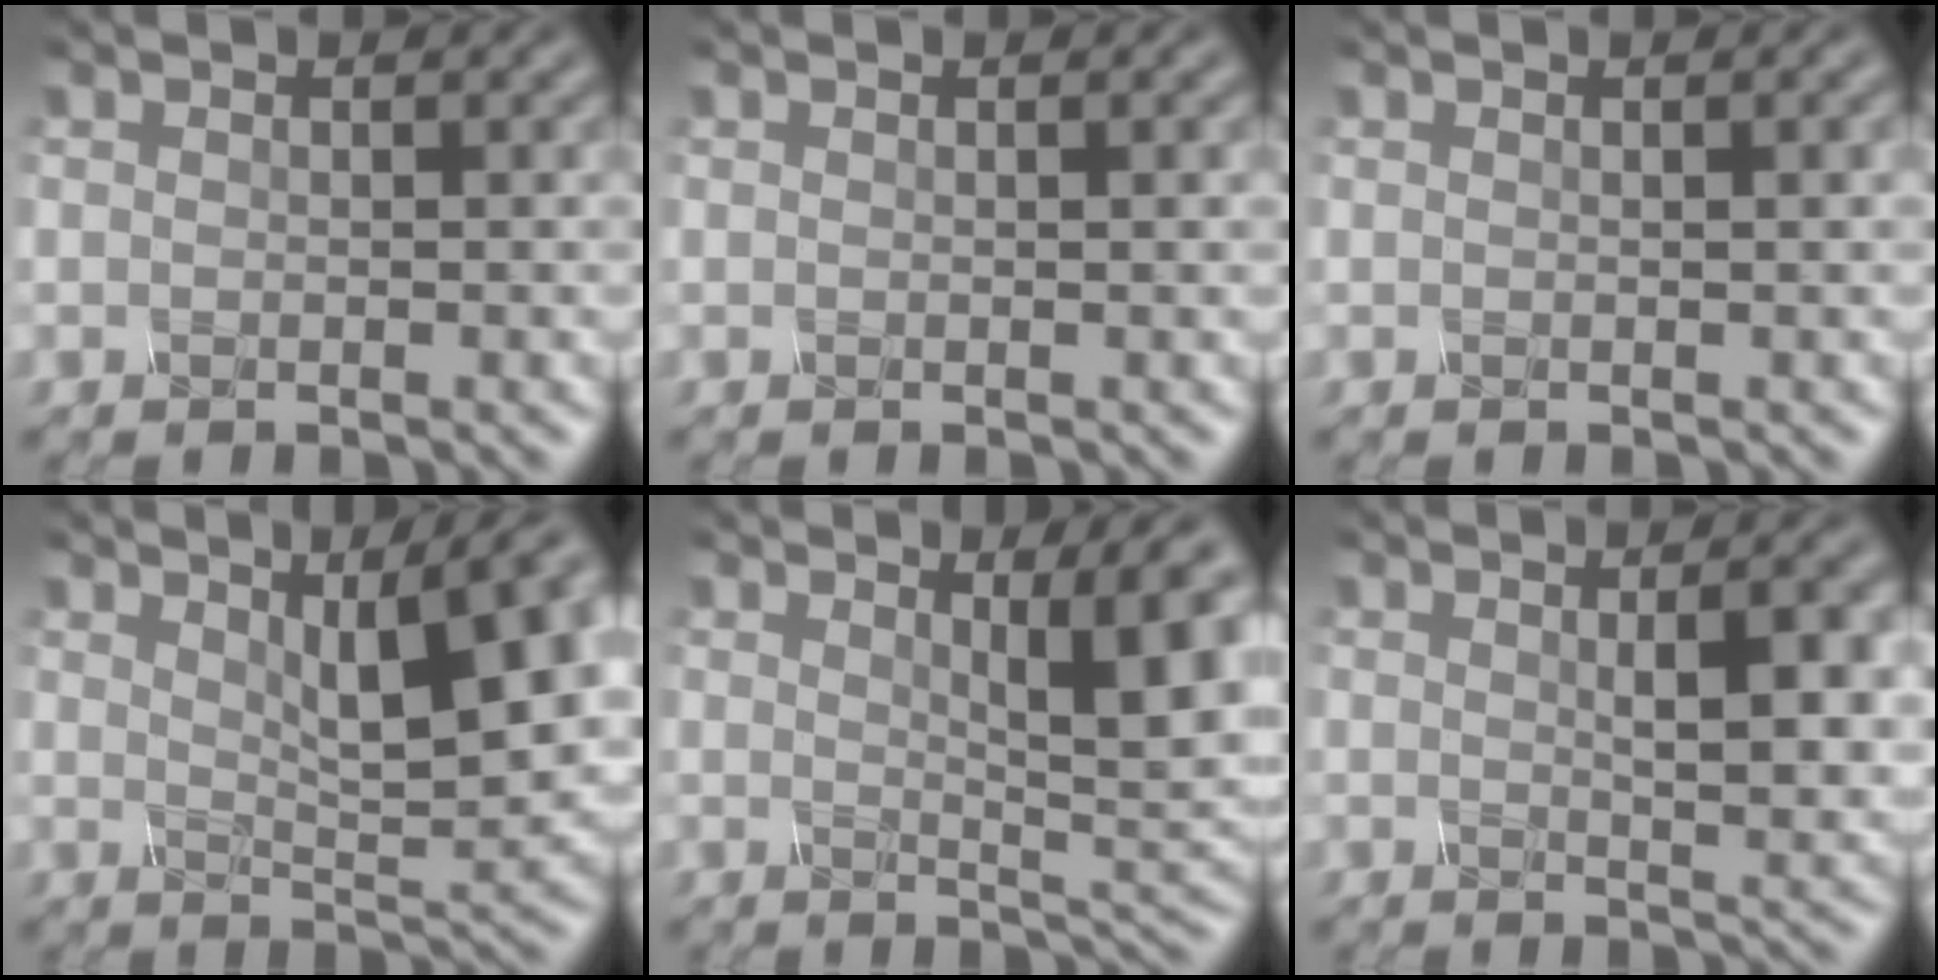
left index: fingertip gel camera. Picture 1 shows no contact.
{"total": 0.8, "force": [0.2, 0.3, 0.7], "torque": [-0.005, 0.003, 0.002]}
{"total": 1.3, "force": [0.3, 0.4, 1.2], "torque": [-0.010, 0.003, 0.000]}
{"total": 10.7, "force": [4.2, 3.6, 9.2], "torque": [-0.096, 0.022, 0.058]}
{"total": 7.2, "force": [2.3, 1.6, 6.6], "torque": [-0.079, -0.008, 0.038]}
{"total": 5.8, "force": [1.0, 1.6, 5.4], "torque": [-0.066, 0.004, 0.018]}